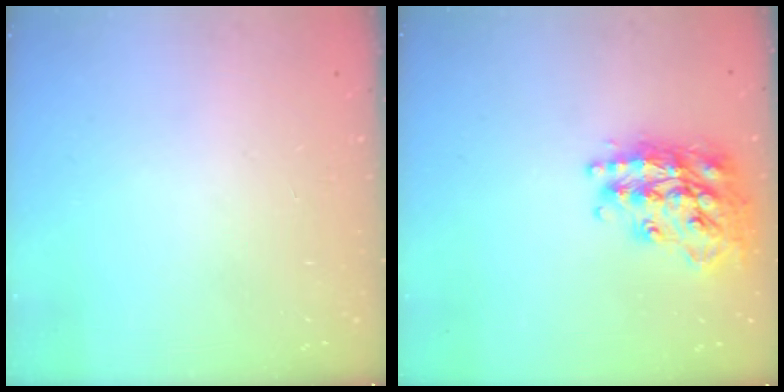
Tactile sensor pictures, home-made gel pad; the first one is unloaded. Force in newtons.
{"total": 21.9, "press": 21.8, "slide": 1.8}